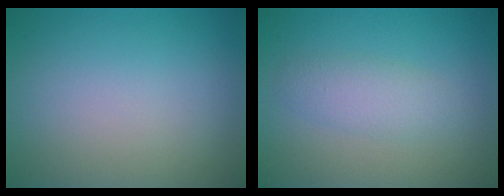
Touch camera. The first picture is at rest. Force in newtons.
{"total": 2.3, "press": 2.3, "slide": 0.1}